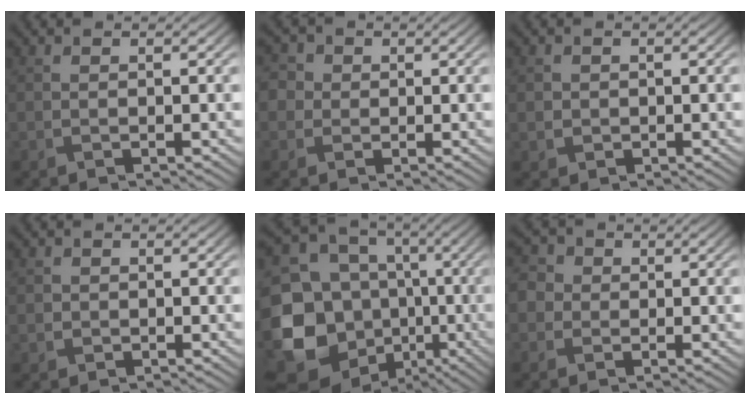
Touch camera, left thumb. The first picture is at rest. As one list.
[{"total": 4.0, "force": [1.1, 3.7, 1.4], "torque": [-0.041, 0.008, -0.002]}, {"total": 1.5, "force": [-0.2, 1.5, 0.2], "torque": [-0.004, -0.007, -0.005]}, {"total": 1.2, "force": [-0.2, 1.2, 0.1], "torque": [0.000, -0.006, -0.006]}, {"total": 16.9, "force": [-4.4, 14.4, 7.6], "torque": [-0.246, -0.039, -0.062]}, {"total": 3.6, "force": [0.4, 3.4, 1.2], "torque": [-0.036, 0.010, -0.013]}]